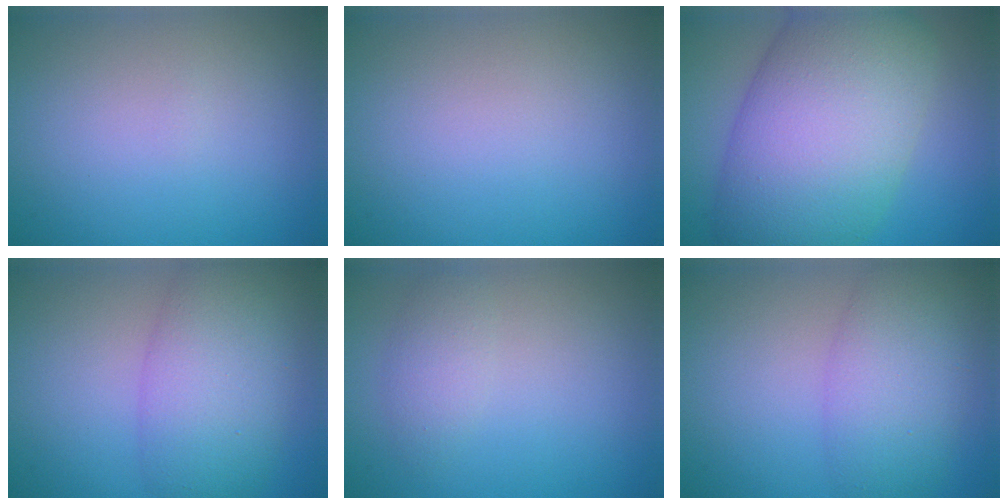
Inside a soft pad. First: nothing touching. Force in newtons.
{"total": 0.0}
{"total": 13.9, "press": 13.9, "slide": 0.5}
{"total": 7.1, "press": 7.1, "slide": 0.2}
{"total": 1.9, "press": 1.9, "slide": 0.1}
{"total": 5.4, "press": 5.4, "slide": 0.2}